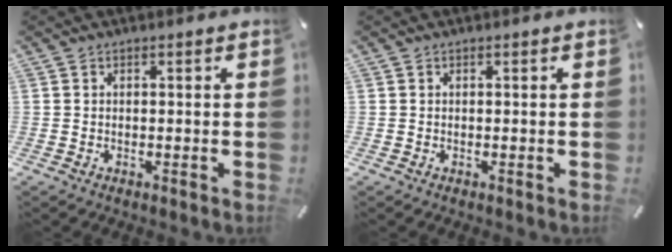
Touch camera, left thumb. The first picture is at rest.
{"total": 0.0}